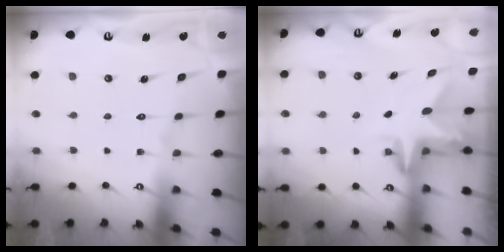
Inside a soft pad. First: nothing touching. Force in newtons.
{"total": 2.9, "press": 2.9, "slide": 0.2}